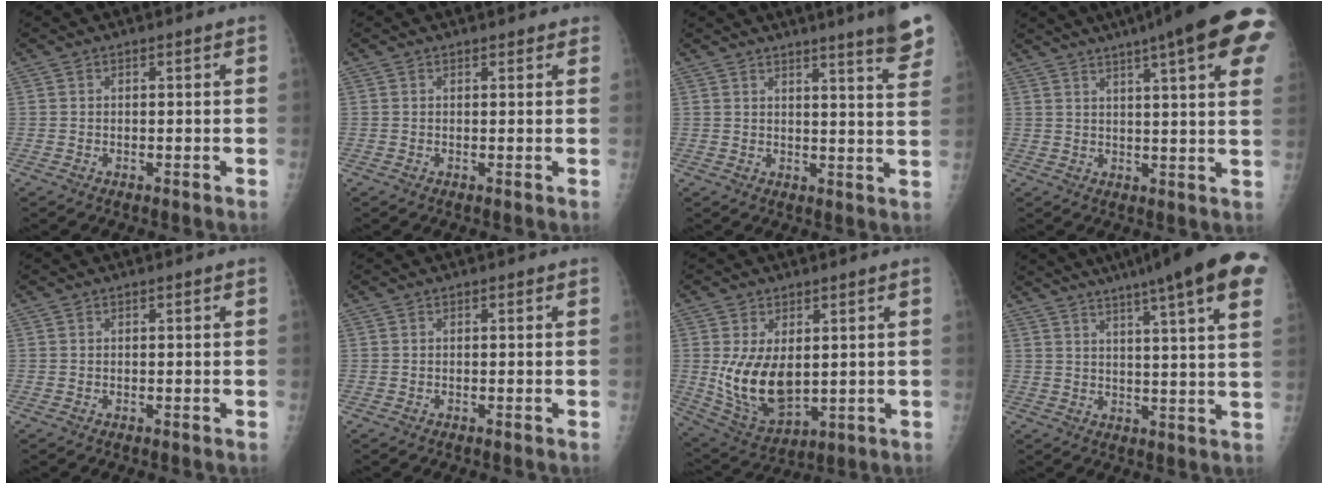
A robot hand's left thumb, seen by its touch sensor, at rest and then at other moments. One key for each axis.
{"total": 1.2, "fx": 1.1, "fy": 0.5, "fz": 0.4, "tx": 0.000, "ty": -0.001, "tz": 0.012}
{"total": 10.1, "fx": 7.6, "fy": 0.3, "fz": 6.6, "tx": -0.067, "ty": -0.042, "tz": 0.079}
{"total": 21.8, "fx": 12.3, "fy": 3.2, "fz": 17.7, "tx": -0.228, "ty": -0.001, "tz": 0.146}
{"total": 0.0}
{"total": 0.0}
{"total": 11.9, "fx": 1.0, "fy": 6.6, "fz": 9.9, "tx": -0.169, "ty": -0.019, "tz": 0.042}
{"total": 20.3, "fx": 12.7, "fy": 1.9, "fz": 15.7, "tx": -0.217, "ty": -0.016, "tz": 0.153}